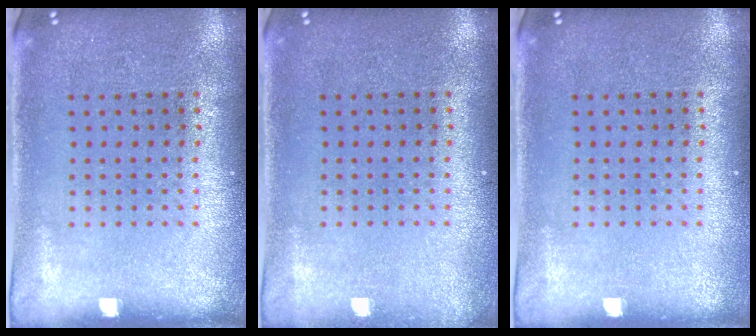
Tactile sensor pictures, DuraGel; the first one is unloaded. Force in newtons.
{"total": 0.7, "press": 0.7, "slide": 0.0}
{"total": 0.0}